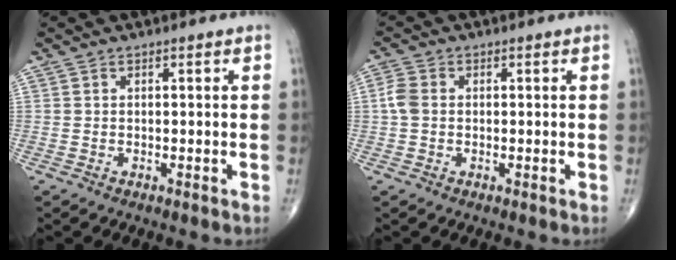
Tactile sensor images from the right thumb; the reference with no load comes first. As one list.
[{"total": 3.2, "force": [0.0, 2.4, 2.1], "torque": [-0.051, 0.007, -0.006]}]